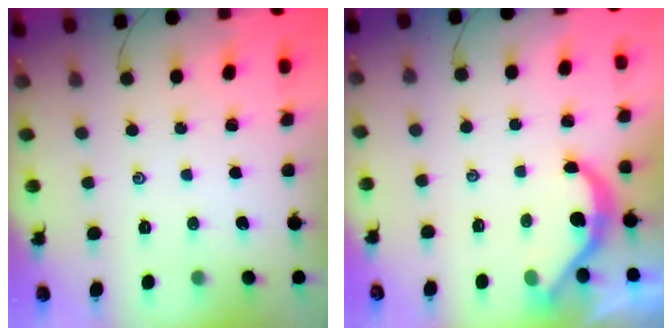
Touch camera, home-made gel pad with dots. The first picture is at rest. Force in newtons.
{"total": 5.3, "press": 5.3, "slide": 0.2}